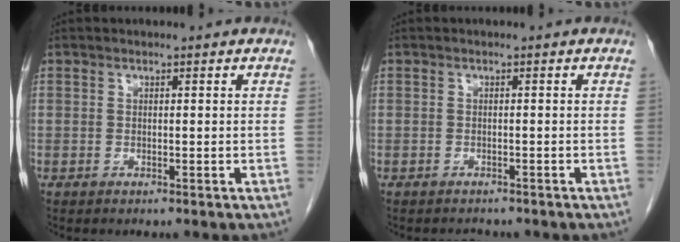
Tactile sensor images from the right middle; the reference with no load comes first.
{"total": 2.5, "force": [-2.2, 1.1, 0.4], "torque": [-0.009, -0.001, -0.027]}